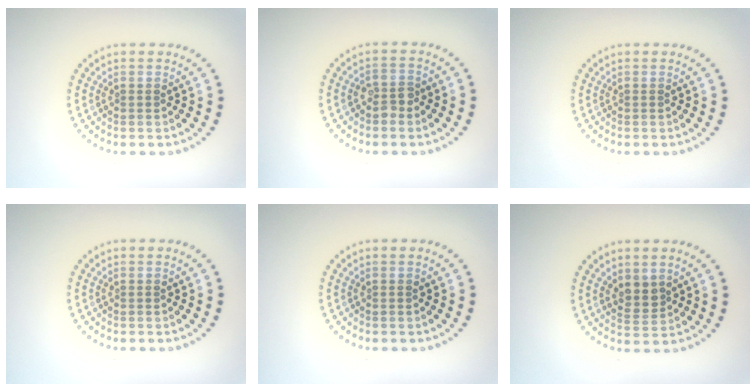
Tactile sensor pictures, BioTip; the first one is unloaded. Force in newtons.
{"total": 1.8, "press": 1.7, "slide": 0.6}
{"total": 0.0}
{"total": 0.0}
{"total": 0.0}
{"total": 2.0, "press": 1.8, "slide": 0.9}